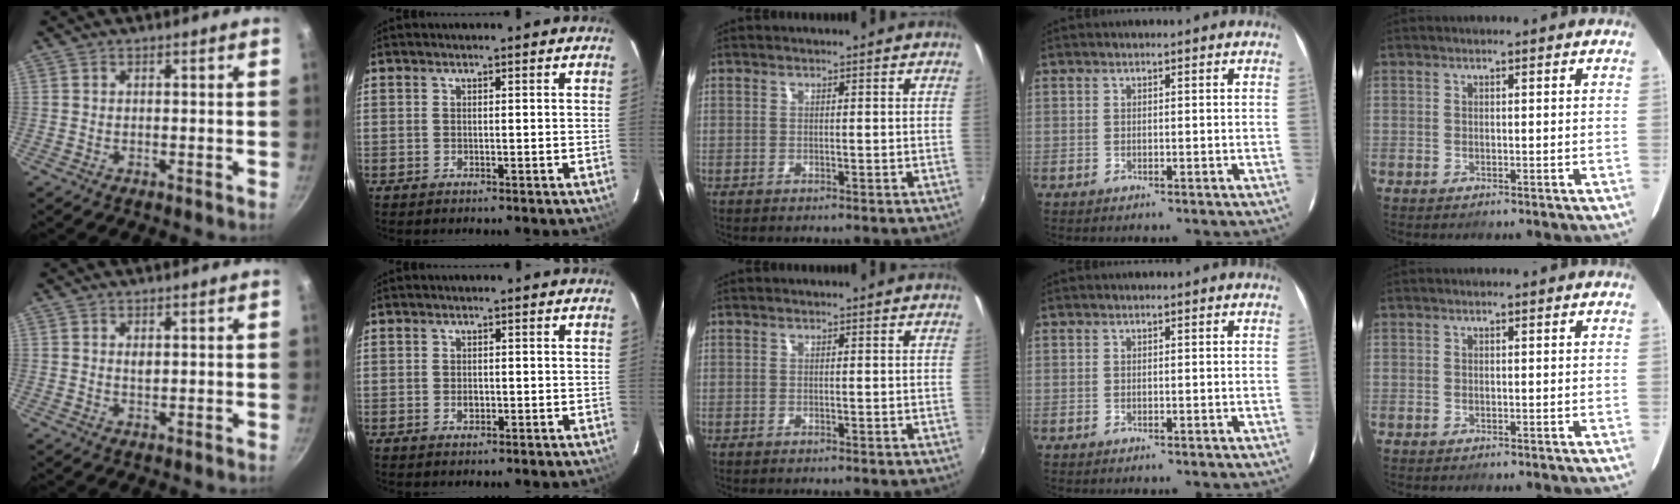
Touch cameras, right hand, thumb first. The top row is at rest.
{"thumb": {"total": 1.2, "force": [0.4, 0.7, 1.0], "torque": [-0.016, 0.000, 0.007]}, "index": {"total": 1.4, "force": [-0.3, 1.1, 0.9], "torque": [-0.015, 0.002, -0.005]}}